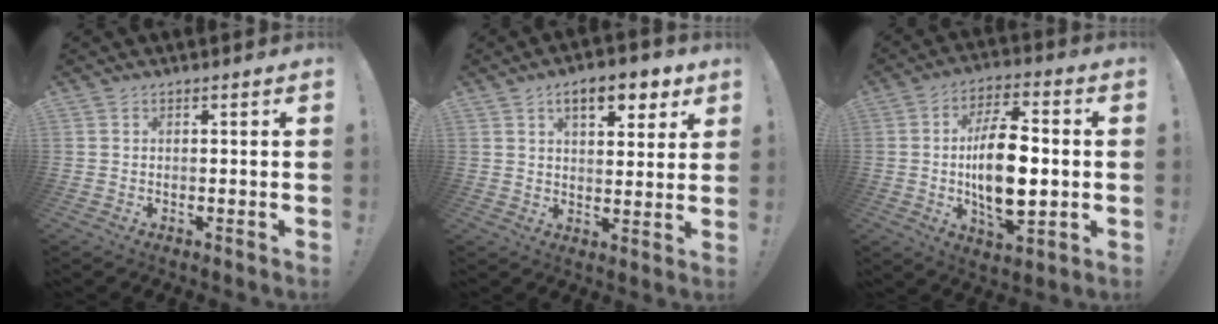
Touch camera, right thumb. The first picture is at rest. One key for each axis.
{"total": 9.9, "fx": 5.6, "fy": 4.3, "fz": 7.0, "tx": -0.092, "ty": -0.019, "tz": 0.094}
{"total": 16.8, "fx": -0.7, "fy": 7.8, "fz": 14.9, "tx": -0.264, "ty": -0.003, "tz": -0.020}